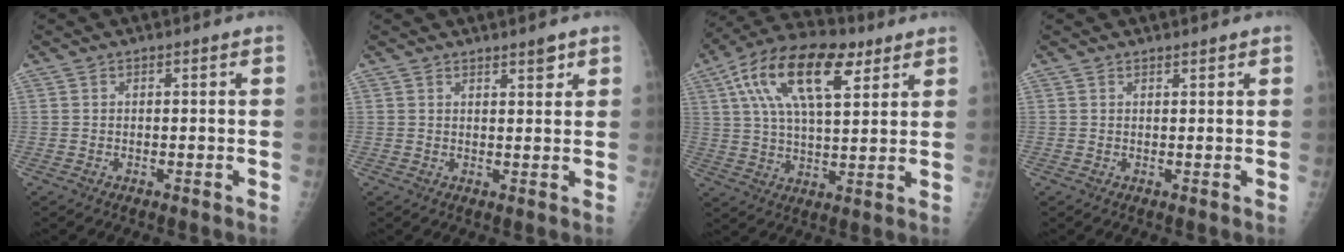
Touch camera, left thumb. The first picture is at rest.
{"total": 2.4, "force": [1.7, 0.7, 1.5], "torque": [-0.015, -0.012, 0.026]}
{"total": 18.5, "force": [8.2, 8.3, 14.3], "torque": [-0.245, 0.001, 0.139]}
{"total": 0.7, "force": [0.6, 0.1, 0.3], "torque": [-0.005, -0.005, 0.011]}